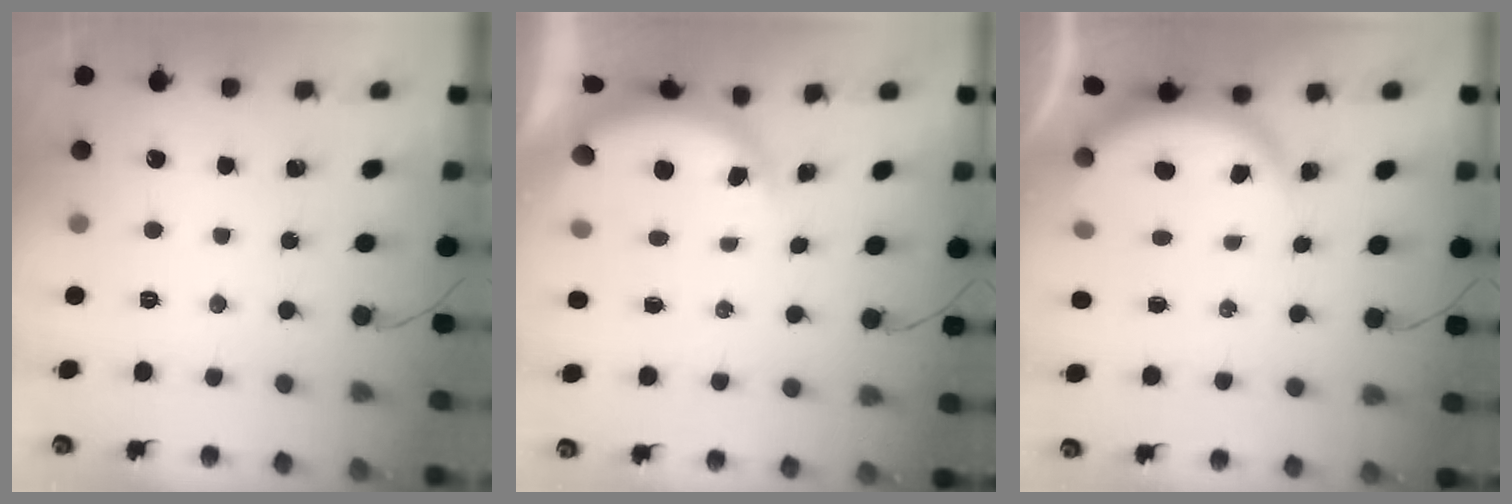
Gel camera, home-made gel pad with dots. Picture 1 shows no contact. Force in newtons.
{"total": 4.7, "press": 4.6, "slide": 0.6}
{"total": 3.8, "press": 3.8, "slide": 0.4}